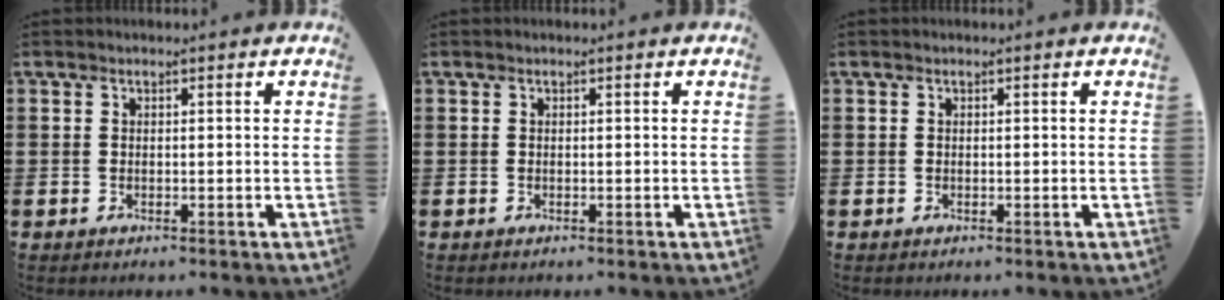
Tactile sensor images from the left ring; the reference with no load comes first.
{"total": 0.0}
{"total": 0.0}